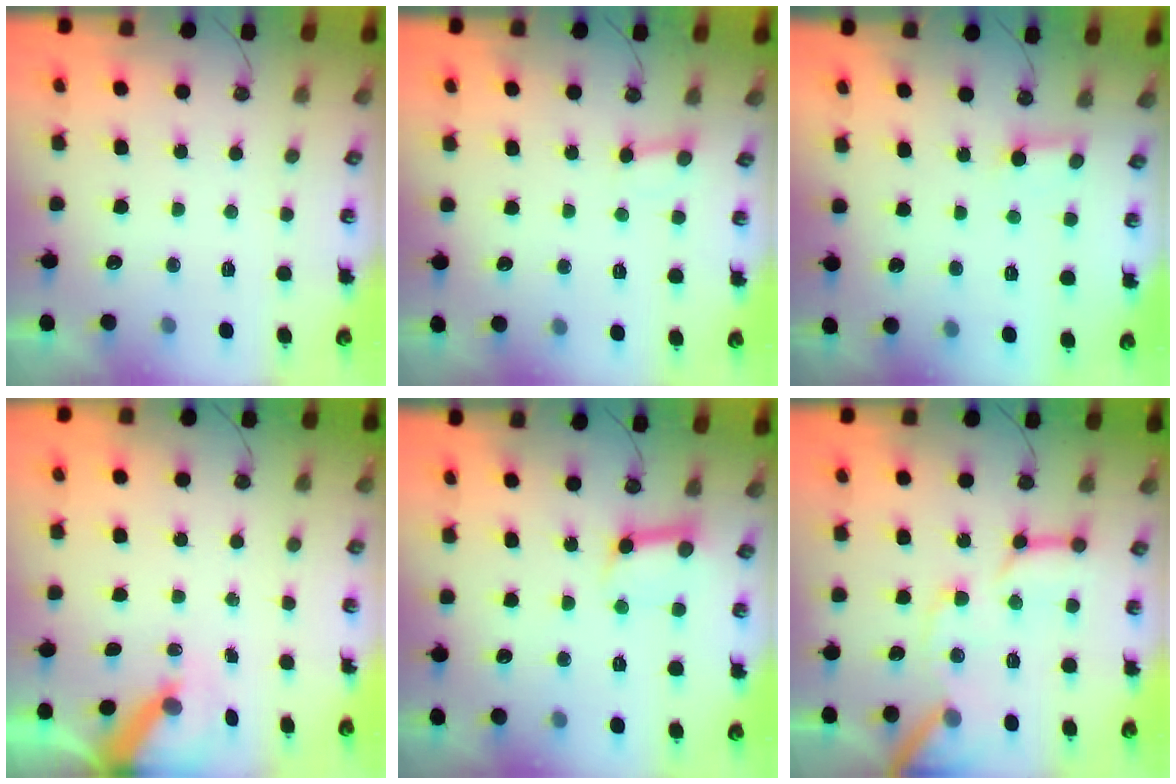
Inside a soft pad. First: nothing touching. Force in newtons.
{"total": 2.5, "press": 2.4, "slide": 0.4}
{"total": 2.5, "press": 2.5, "slide": 0.2}
{"total": 5.7, "press": 5.7, "slide": 0.7}
{"total": 9.3, "press": 9.2, "slide": 1.1}
{"total": 15.7, "press": 15.6, "slide": 1.9}